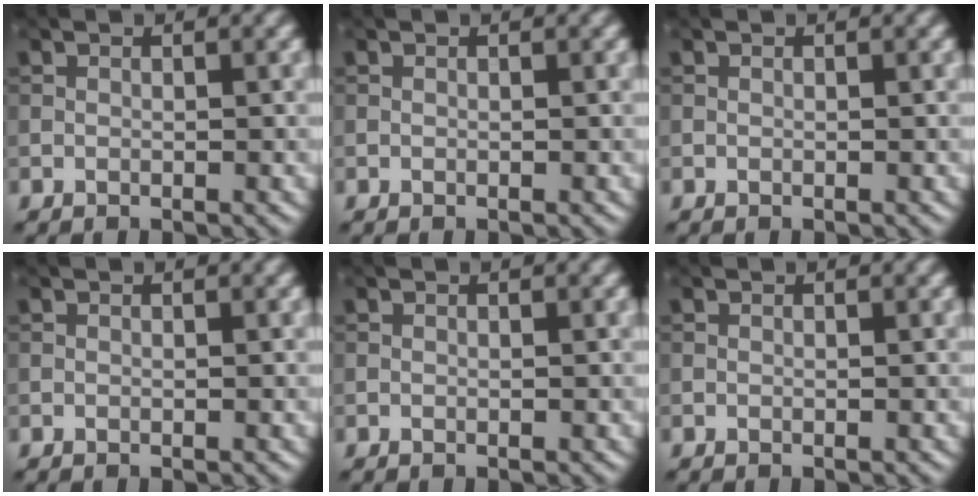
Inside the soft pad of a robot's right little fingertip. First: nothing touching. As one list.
[{"total": 0.0}, {"total": 0.0}, {"total": 0.0}, {"total": 0.0}, {"total": 0.0}]